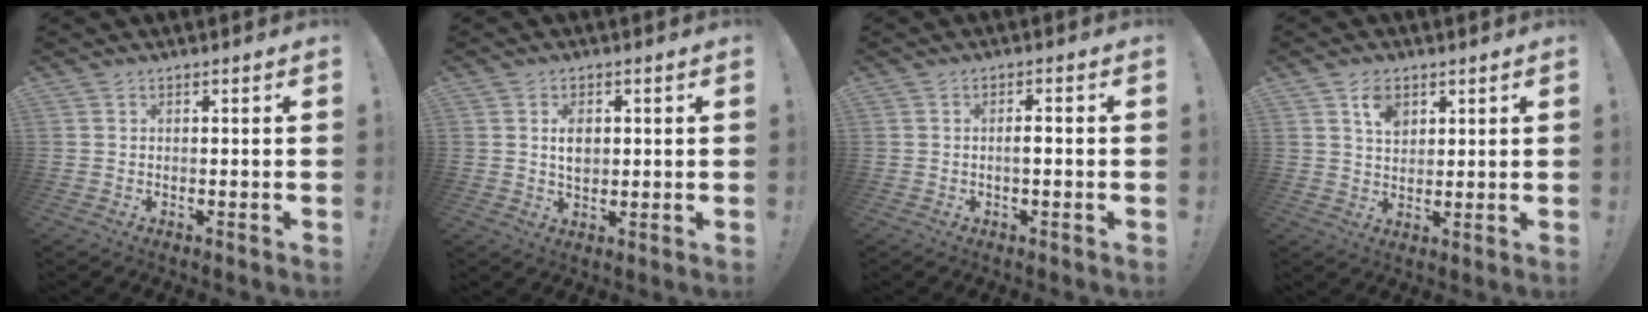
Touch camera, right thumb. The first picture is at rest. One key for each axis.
{"total": 4.7, "fx": 0.8, "fy": 3.2, "fz": 3.4, "tx": -0.039, "ty": -0.005, "tz": 0.008}
{"total": 2.4, "fx": -0.7, "fy": 0.5, "fz": 2.2, "tx": -0.030, "ty": 0.002, "tz": -0.016}
{"total": 6.4, "fx": 3.2, "fy": 4.3, "fz": 3.5, "tx": -0.046, "ty": -0.008, "tz": 0.056}